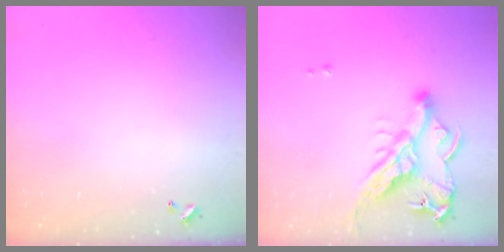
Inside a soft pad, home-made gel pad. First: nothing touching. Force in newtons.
{"total": 12.8, "press": 12.8, "slide": 1.1}